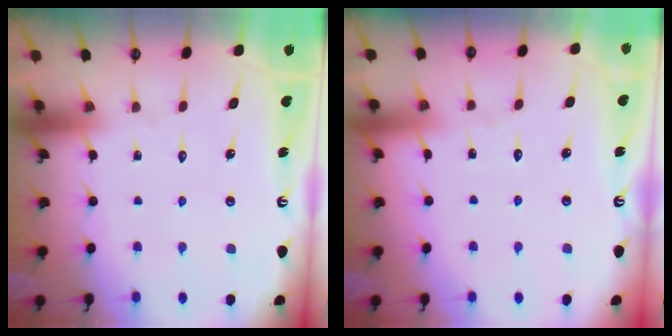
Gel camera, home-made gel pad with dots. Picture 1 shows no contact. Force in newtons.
{"total": 1.7, "press": 1.7, "slide": 0.2}